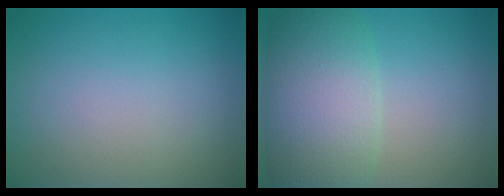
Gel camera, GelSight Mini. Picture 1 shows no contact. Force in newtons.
{"total": 8.3, "press": 8.2, "slide": 0.4}